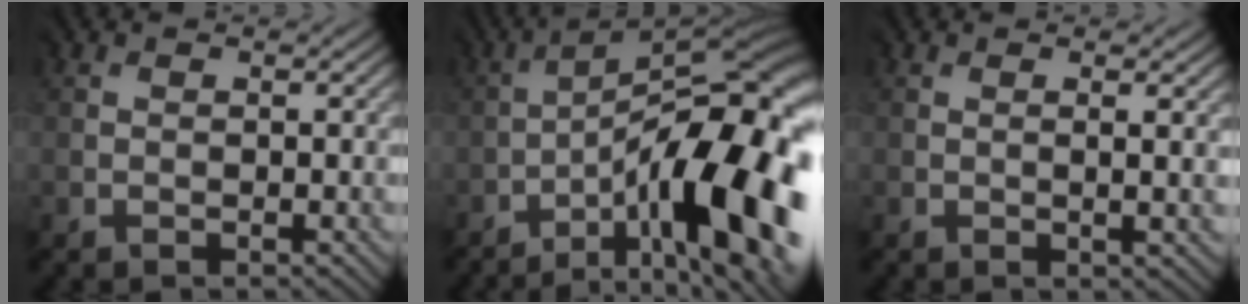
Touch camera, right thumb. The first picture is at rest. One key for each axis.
{"total": 17.1, "fx": -6.7, "fy": 6.0, "fz": 14.5, "tx": -0.210, "ty": -0.002, "tz": -0.101}
{"total": 1.7, "fx": 0.4, "fy": 0.2, "fz": 1.7, "tx": -0.030, "ty": 0.003, "tz": 0.006}